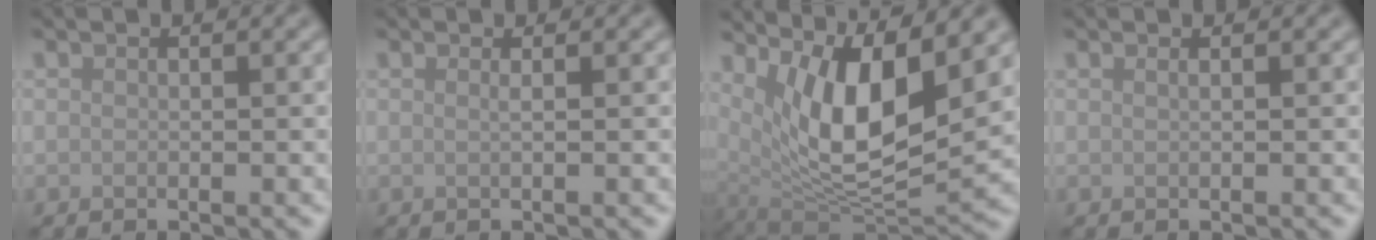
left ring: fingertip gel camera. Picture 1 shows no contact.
{"total": 0.8, "force": [0.1, 0.3, 0.7], "torque": [-0.007, -0.002, -0.005]}
{"total": 10.6, "force": [4.1, 3.4, 9.1], "torque": [-0.160, -0.011, 0.081]}
{"total": 0.7, "force": [0.3, 0.3, 0.6], "torque": [-0.005, -0.001, -0.001]}